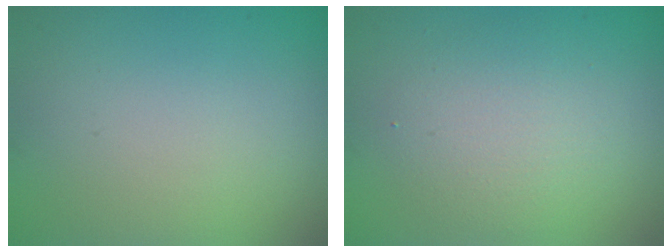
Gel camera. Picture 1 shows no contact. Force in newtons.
{"total": 3.4, "press": 3.4, "slide": 0.2}